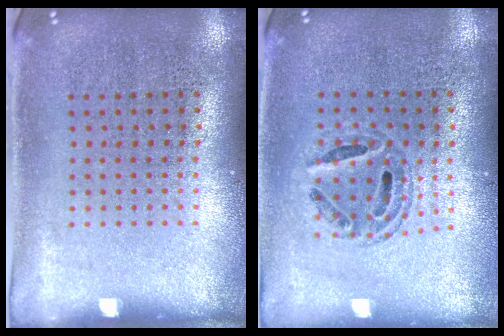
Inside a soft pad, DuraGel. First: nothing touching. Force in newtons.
{"total": 0.7, "press": 0.6, "slide": 0.2}